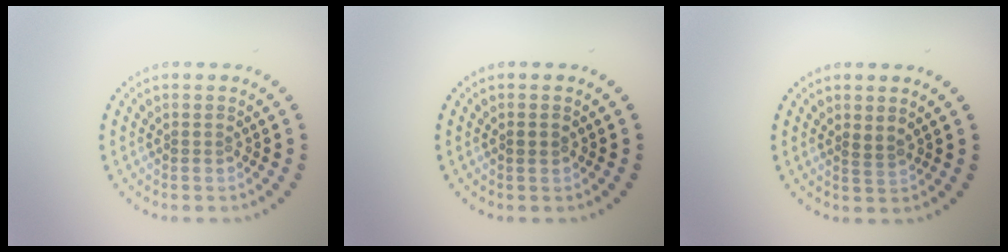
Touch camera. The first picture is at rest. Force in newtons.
{"total": 0.8, "press": 0.8, "slide": 0.1}
{"total": 1.0, "press": 0.8, "slide": 0.6}